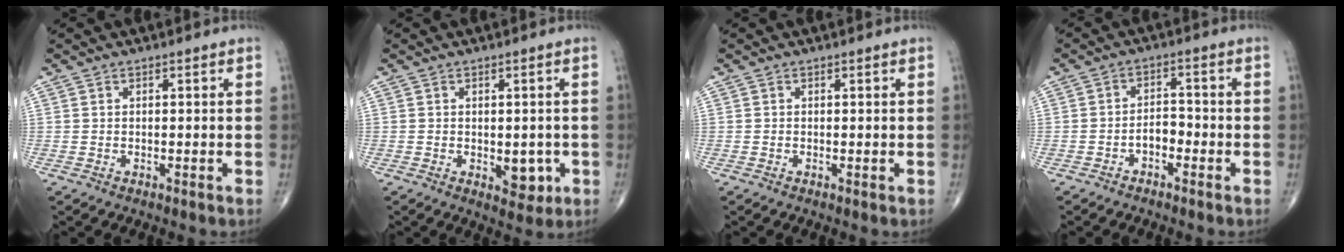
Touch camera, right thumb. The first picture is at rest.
{"total": 4.7, "force": [-1.0, 2.8, 3.6], "torque": [-0.022, -0.004, -0.006]}
{"total": 0.0}
{"total": 3.4, "force": [-1.8, 2.0, 2.1], "torque": [-0.023, 0.024, -0.034]}